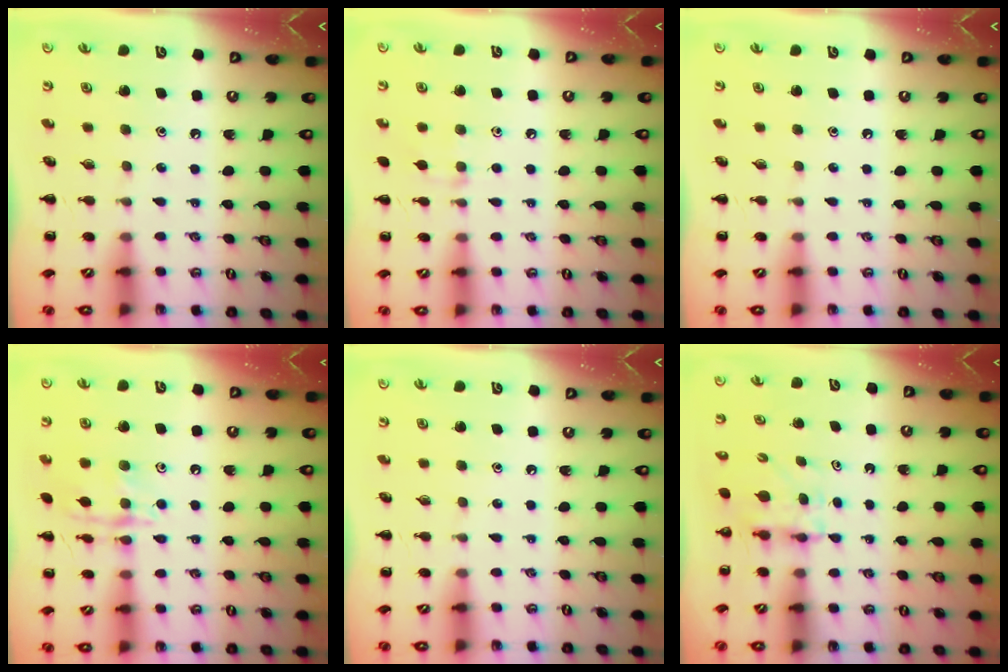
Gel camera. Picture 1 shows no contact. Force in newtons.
{"total": 6.3, "press": 6.0, "slide": 2.2}
{"total": 0.0}
{"total": 12.3, "press": 12.3, "slide": 0.6}
{"total": 0.0}
{"total": 4.9, "press": 4.9, "slide": 0.3}